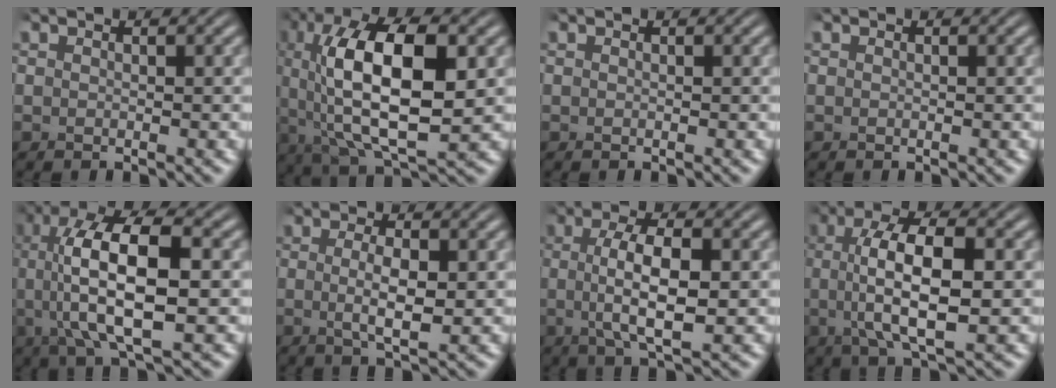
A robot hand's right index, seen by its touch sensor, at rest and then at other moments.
{"total": 11.9, "force": [0.4, 5.7, 10.4], "torque": [-0.205, -0.015, 0.017]}
{"total": 0.0}
{"total": 0.0}
{"total": 9.6, "force": [0.8, 4.2, 8.7], "torque": [-0.164, -0.006, 0.015]}
{"total": 3.3, "force": [-0.4, 0.8, 3.2], "torque": [-0.061, -0.012, -0.004]}
{"total": 5.7, "force": [-0.5, 2.0, 5.3], "torque": [-0.097, -0.010, -0.007]}
{"total": 7.5, "force": [-0.3, 2.7, 7.0], "torque": [-0.129, -0.007, -0.005]}